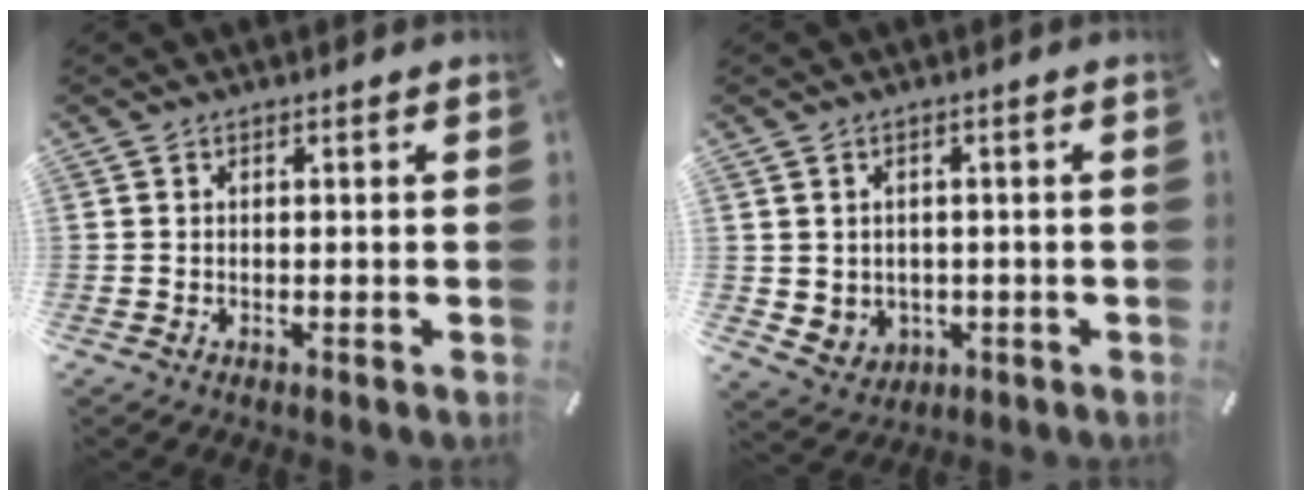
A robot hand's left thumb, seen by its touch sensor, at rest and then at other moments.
{"total": 3.9, "force": [1.1, 3.7, 0.4], "torque": [-0.009, -0.005, 0.020]}